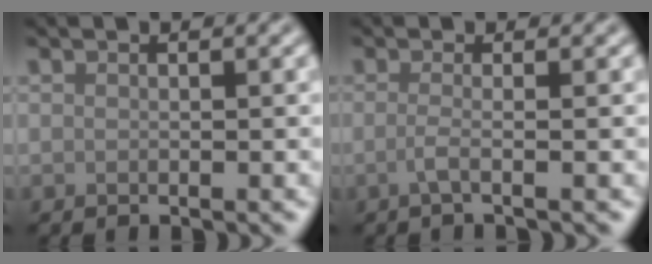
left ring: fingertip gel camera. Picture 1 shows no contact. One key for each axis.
{"total": 1.9, "fx": -0.6, "fy": 0.6, "fz": 1.7, "tx": -0.026, "ty": -0.006, "tz": -0.021}